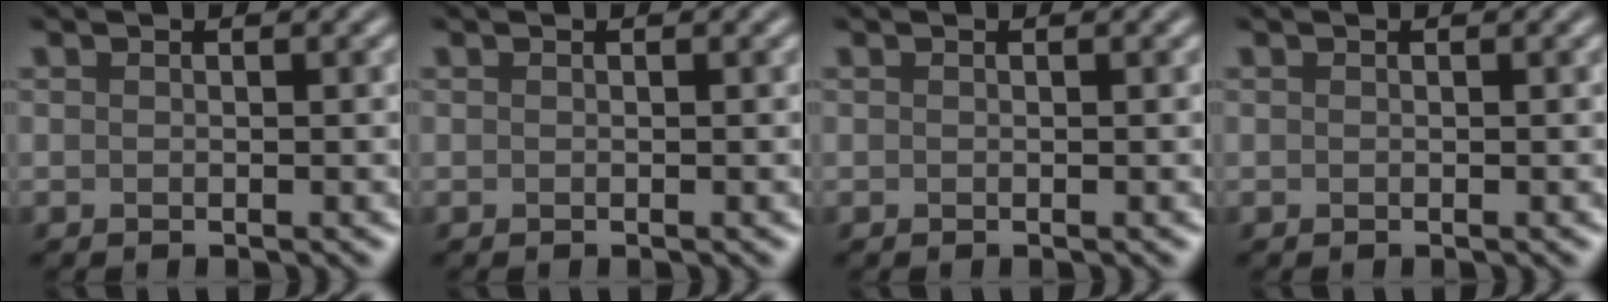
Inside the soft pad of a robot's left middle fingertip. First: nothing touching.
{"total": 0.0}
{"total": 0.0}
{"total": 0.0}